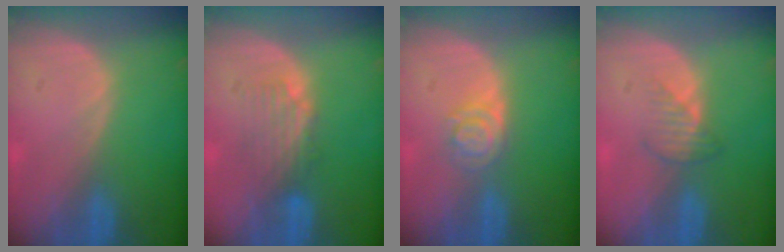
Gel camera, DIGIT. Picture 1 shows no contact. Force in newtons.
{"total": 4.7, "press": 3.9, "slide": 2.5}
{"total": 3.9, "press": 3.5, "slide": 1.7}
{"total": 2.5, "press": 2.5, "slide": 0.2}